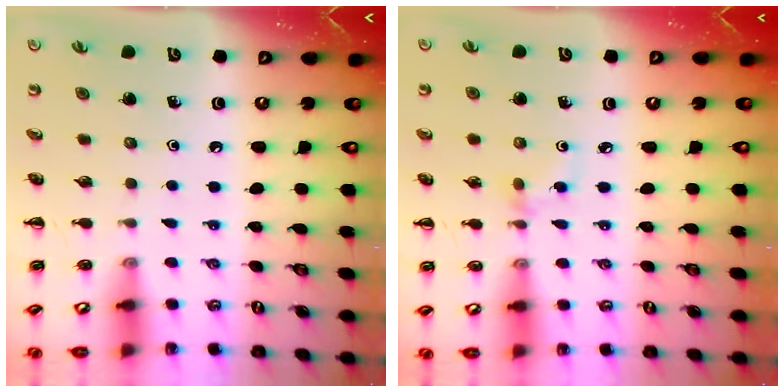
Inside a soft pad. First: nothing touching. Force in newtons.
{"total": 2.8, "press": 2.6, "slide": 1.0}